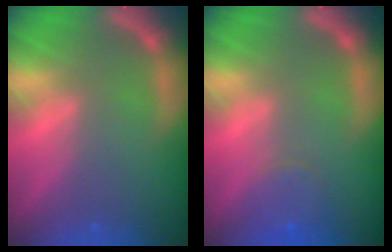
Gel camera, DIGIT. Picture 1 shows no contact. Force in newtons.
{"total": 2.4}